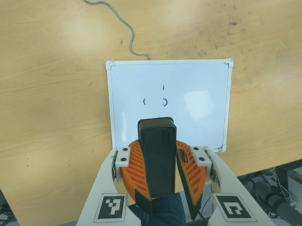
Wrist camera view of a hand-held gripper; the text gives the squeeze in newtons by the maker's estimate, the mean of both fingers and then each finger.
{"total": 10.7, "left": 10.3, "right": 11.0}